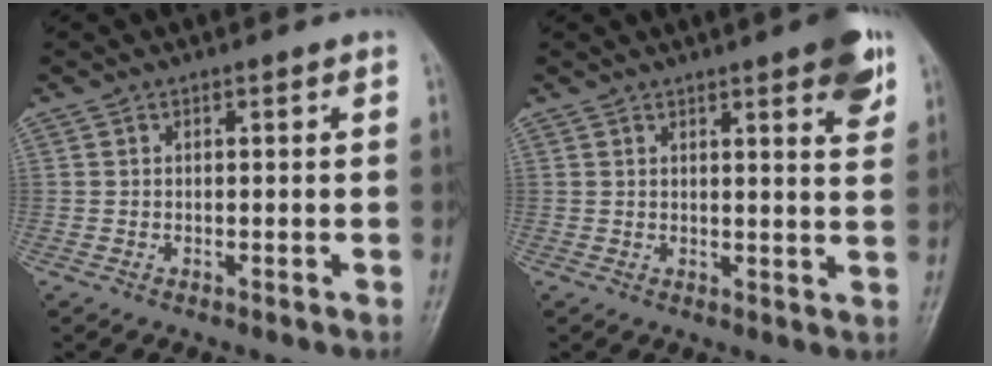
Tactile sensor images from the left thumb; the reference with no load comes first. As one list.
[{"total": 7.4, "force": [4.2, 1.5, 6.0], "torque": [-0.064, -0.017, 0.049]}]